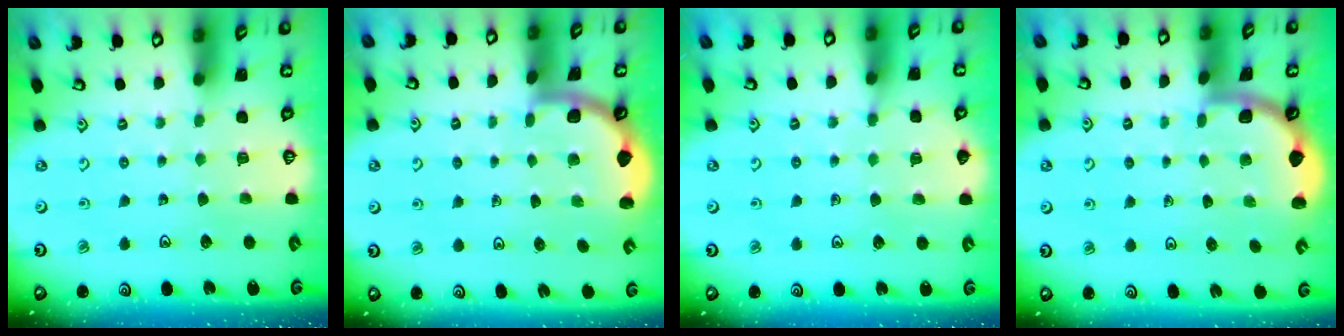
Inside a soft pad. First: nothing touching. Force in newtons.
{"total": 2.2, "press": 2.2, "slide": 0.1}
{"total": 6.0, "press": 6.0, "slide": 0.7}
{"total": 1.8, "press": 1.8, "slide": 0.2}